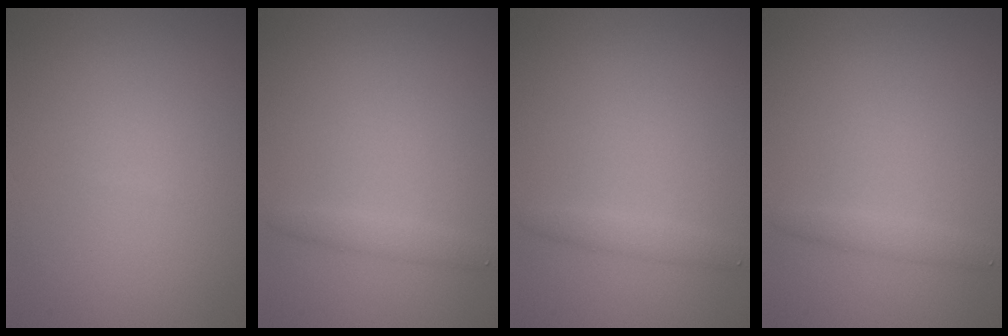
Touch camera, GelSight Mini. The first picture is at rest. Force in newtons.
{"total": 1.3, "press": 1.3, "slide": 0.0}
{"total": 1.3, "press": 1.3, "slide": 0.0}
{"total": 1.3, "press": 1.3, "slide": 0.0}